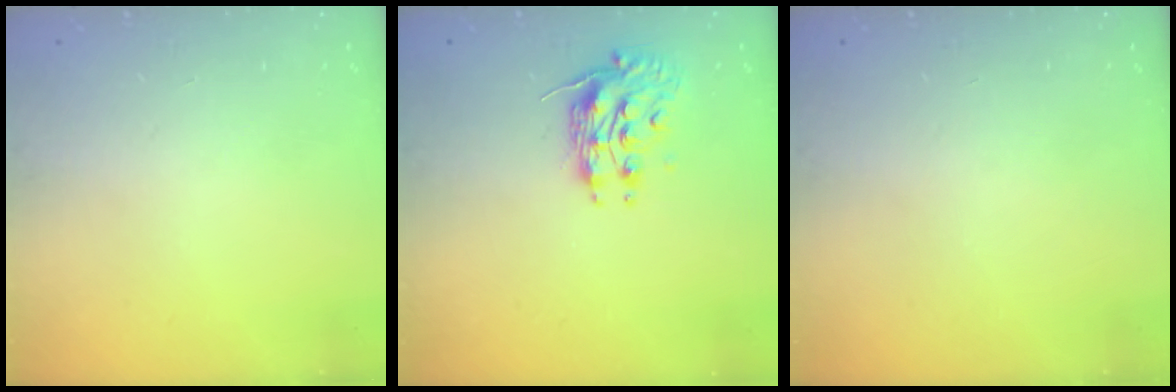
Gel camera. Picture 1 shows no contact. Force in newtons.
{"total": 9.8, "press": 9.7, "slide": 0.8}
{"total": 0.0}